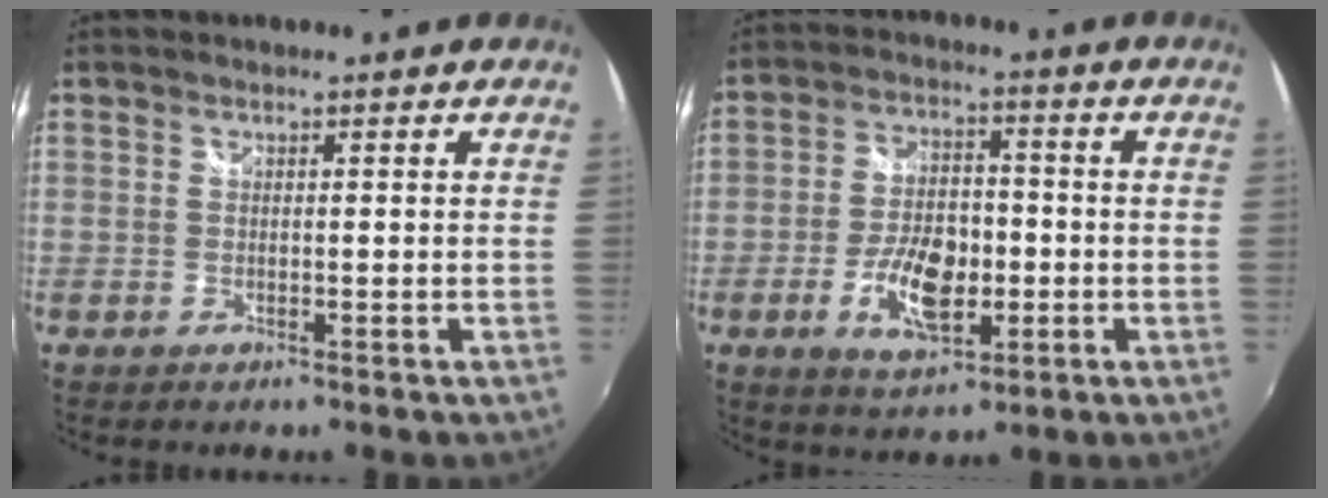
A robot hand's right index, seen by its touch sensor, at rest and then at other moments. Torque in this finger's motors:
{"motor_torque": [0.36, 0.00, 0.27, 0.11]}